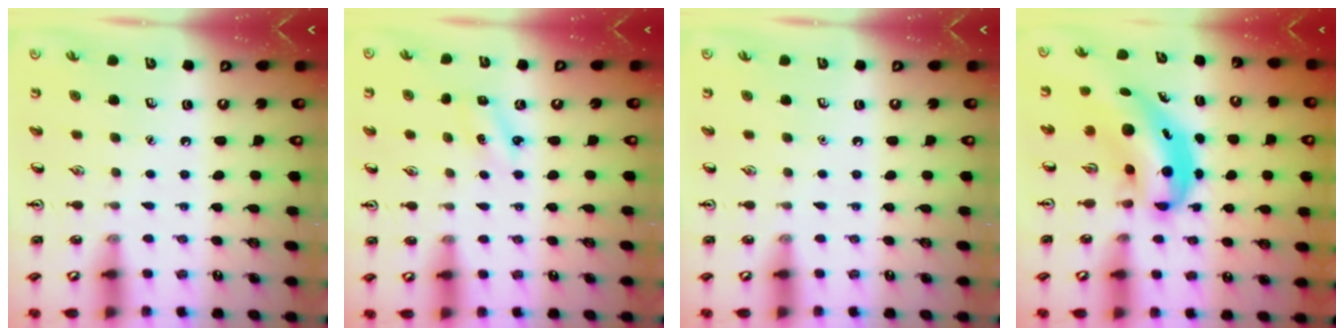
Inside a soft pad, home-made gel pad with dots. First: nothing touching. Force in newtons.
{"total": 2.5, "press": 2.3, "slide": 0.9}
{"total": 0.0}
{"total": 7.0, "press": 6.8, "slide": 1.7}